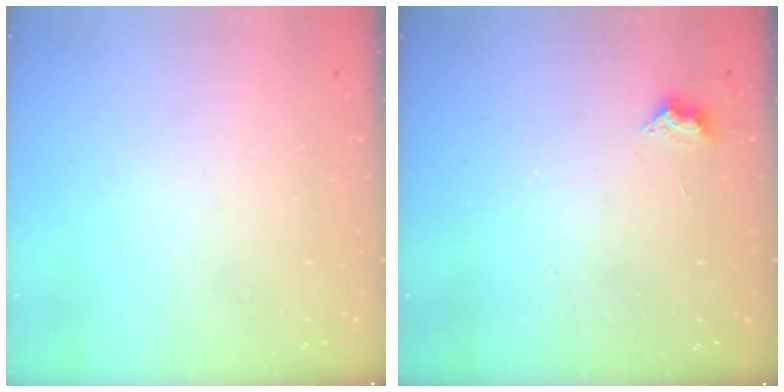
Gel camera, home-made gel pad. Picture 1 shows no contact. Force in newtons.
{"total": 4.8, "press": 4.8, "slide": 0.6}